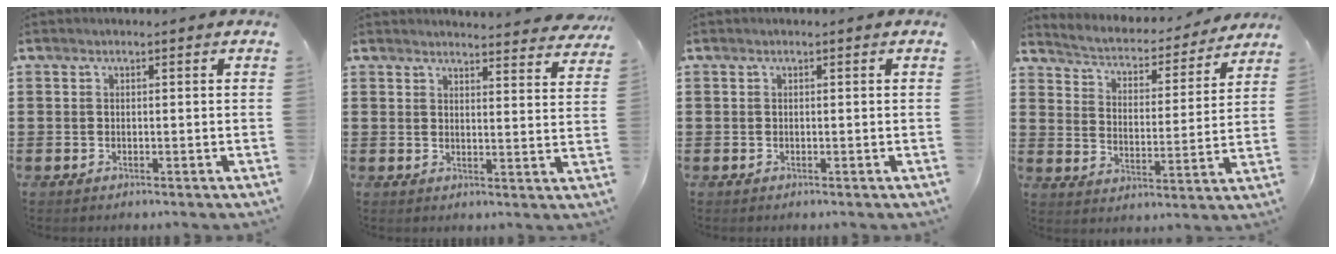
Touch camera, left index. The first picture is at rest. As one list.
[{"total": 3.7, "force": [3.7, -0.1, 0.5], "torque": [-0.015, -0.019, 0.067]}, {"total": 0.0}, {"total": 3.0, "force": [3.0, 0.4, 0.5], "torque": [-0.031, -0.031, 0.040]}]